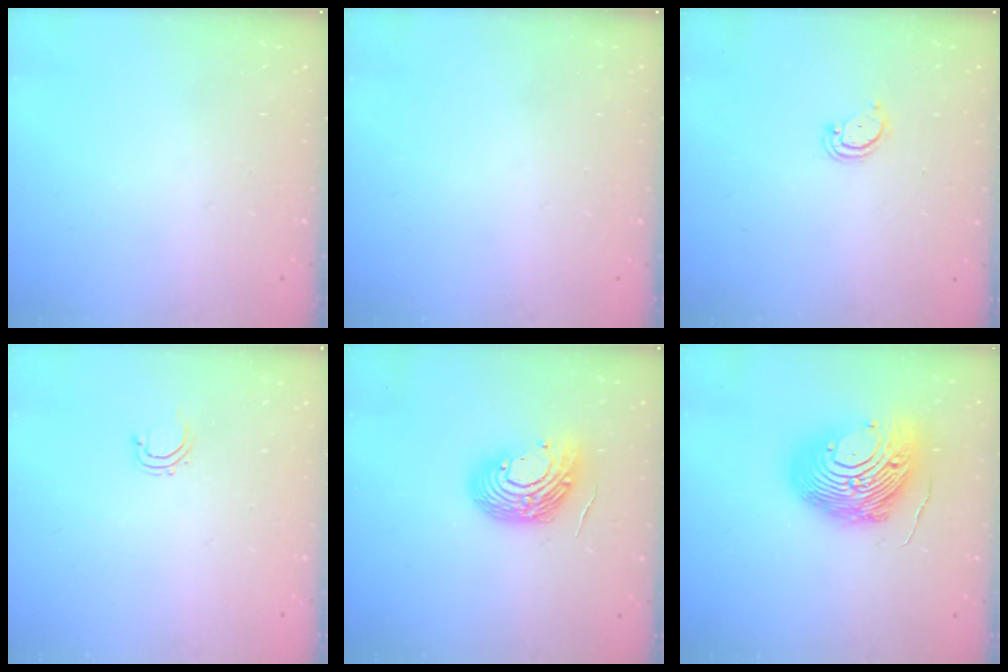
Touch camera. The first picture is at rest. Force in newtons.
{"total": 0.0}
{"total": 2.9, "press": 2.9, "slide": 0.2}
{"total": 2.8, "press": 2.7, "slide": 0.5}
{"total": 12.6, "press": 12.5, "slide": 1.7}
{"total": 17.6, "press": 17.5, "slide": 2.2}